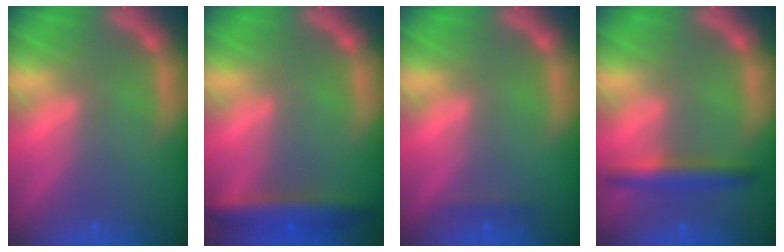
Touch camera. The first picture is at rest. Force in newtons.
{"total": 4.5}
{"total": 0.9}
{"total": 3.5}